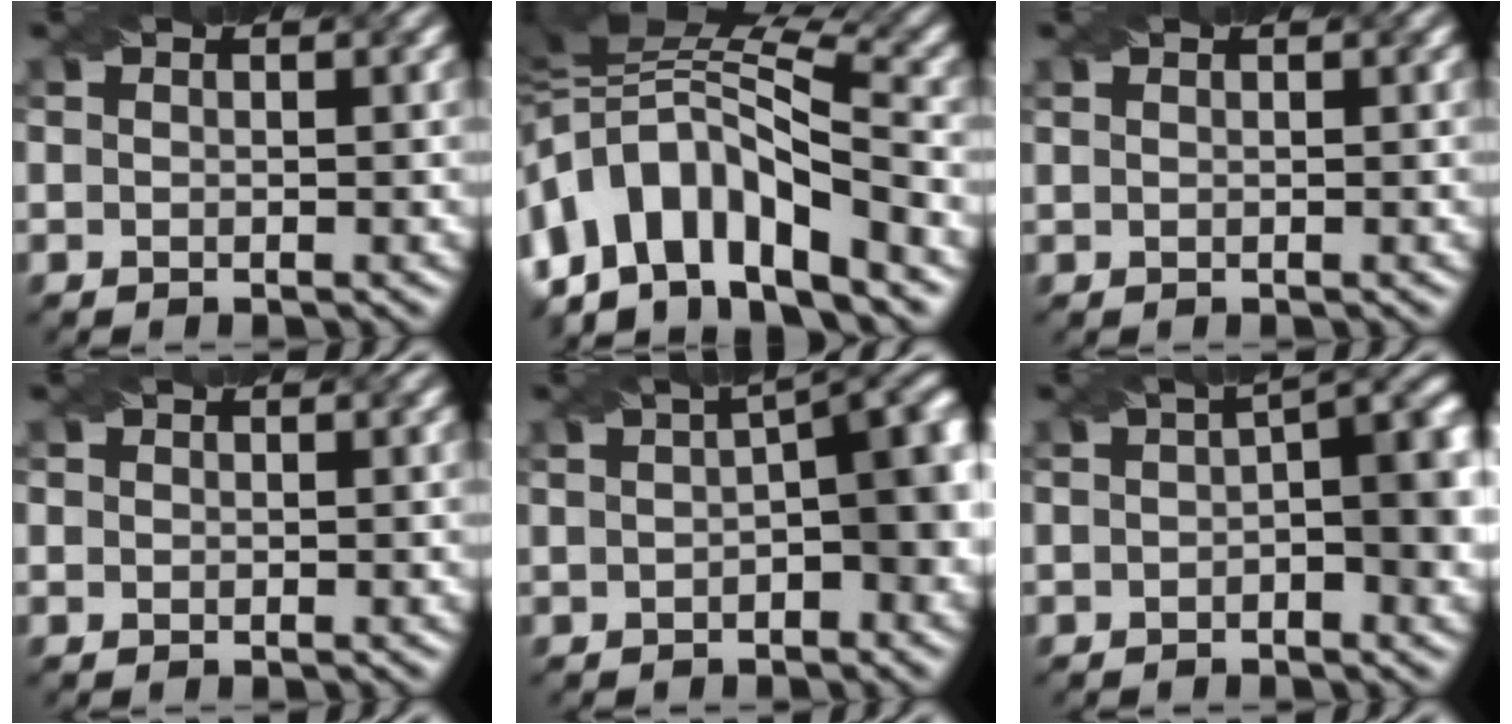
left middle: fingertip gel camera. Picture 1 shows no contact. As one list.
[{"total": 12.1, "force": [-3.8, 5.8, 9.9], "torque": [-0.177, 0.023, -0.071]}, {"total": 0.0}, {"total": 0.7, "force": [0.4, 0.6, 0.0], "torque": [0.003, 0.002, -0.002]}, {"total": 6.8, "force": [-0.5, 3.1, 6.1], "torque": [-0.048, 0.013, -0.009]}, {"total": 7.0, "force": [-0.3, 3.1, 6.2], "torque": [-0.070, 0.012, -0.011]}]